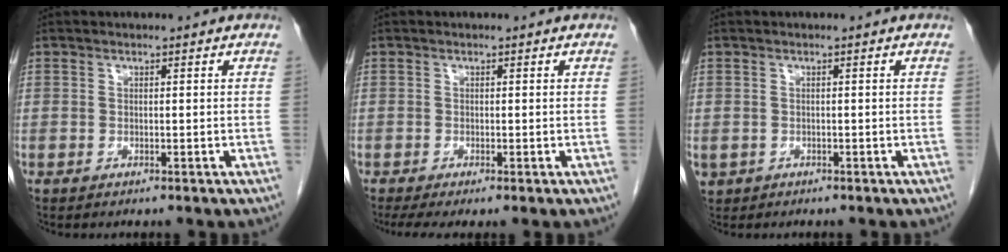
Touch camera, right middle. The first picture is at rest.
{"total": 3.4, "force": [-2.3, 0.4, 2.5], "torque": [-0.045, -0.014, -0.039]}
{"total": 1.7, "force": [-0.8, 1.5, 0.3], "torque": [-0.008, 0.002, -0.007]}